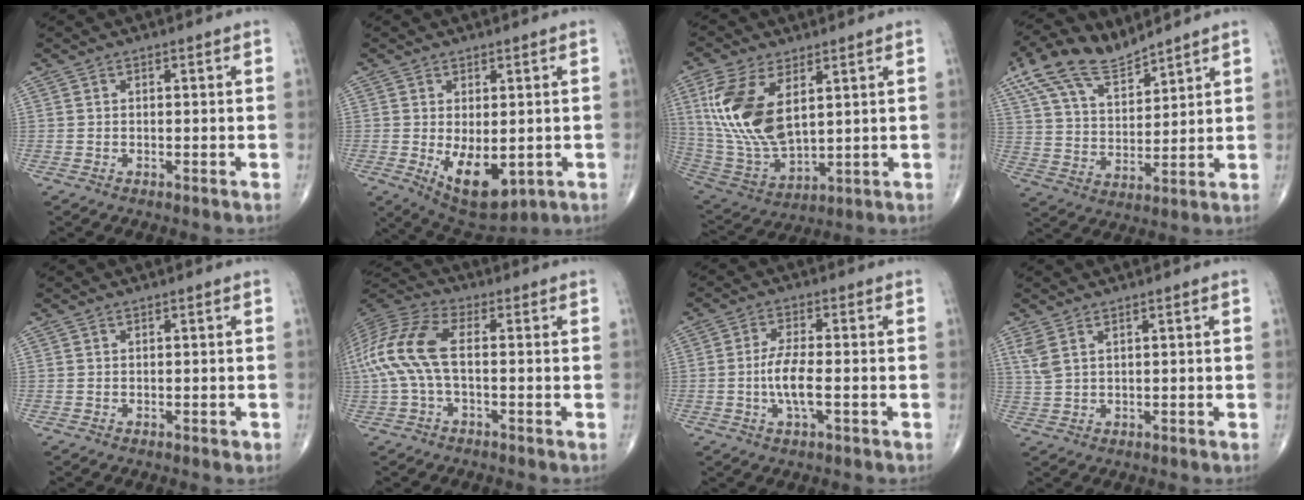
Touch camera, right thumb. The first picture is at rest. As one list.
[{"total": 9.9, "force": [-1.8, 5.1, 8.3], "torque": [-0.115, -0.015, -0.007]}, {"total": 17.2, "force": [5.2, 8.8, 13.8], "torque": [-0.282, -0.022, 0.115]}, {"total": 13.0, "force": [9.6, 5.2, 6.9], "torque": [-0.120, -0.027, 0.193]}, {"total": 0.5, "force": [0.1, 0.3, 0.4], "torque": [-0.004, 0.000, 0.003]}, {"total": 13.1, "force": [-0.2, 5.9, 11.7], "torque": [-0.277, 0.030, -0.009]}, {"total": 6.0, "force": [-1.2, 1.8, 5.7], "torque": [-0.121, 0.002, -0.025]}, {"total": 2.5, "force": [1.5, 0.9, 1.7], "torque": [-0.044, 0.003, 0.042]}]